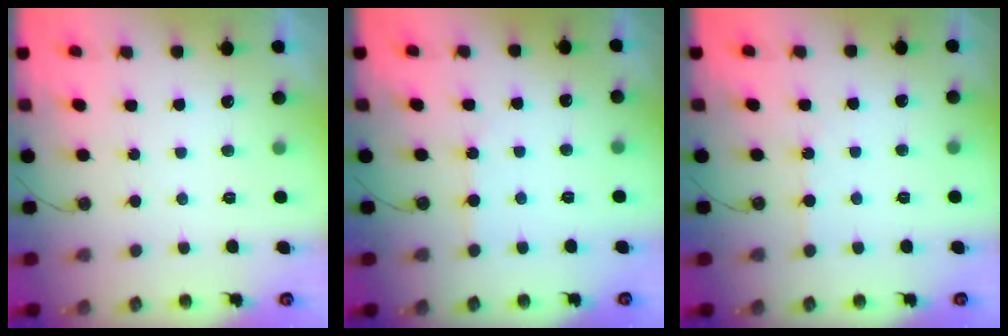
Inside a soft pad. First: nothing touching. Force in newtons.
{"total": 2.8, "press": 2.8, "slide": 0.4}
{"total": 2.5, "press": 2.4, "slide": 0.5}